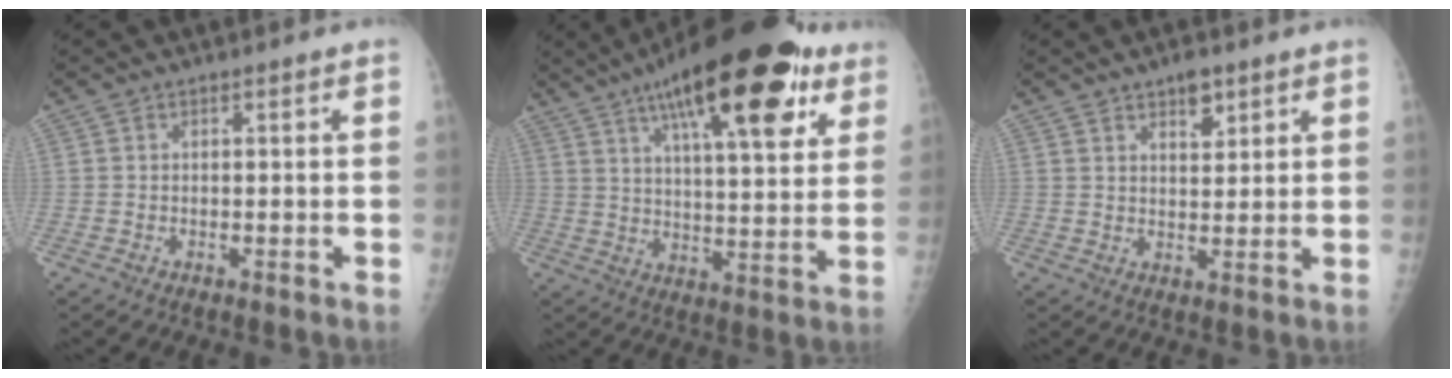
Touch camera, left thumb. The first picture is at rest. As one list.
[{"total": 24.5, "force": [13.5, 7.7, 18.9], "torque": [-0.263, -0.025, 0.203]}, {"total": 4.1, "force": [2.8, 1.8, 2.4], "torque": [-0.019, -0.018, 0.045]}]